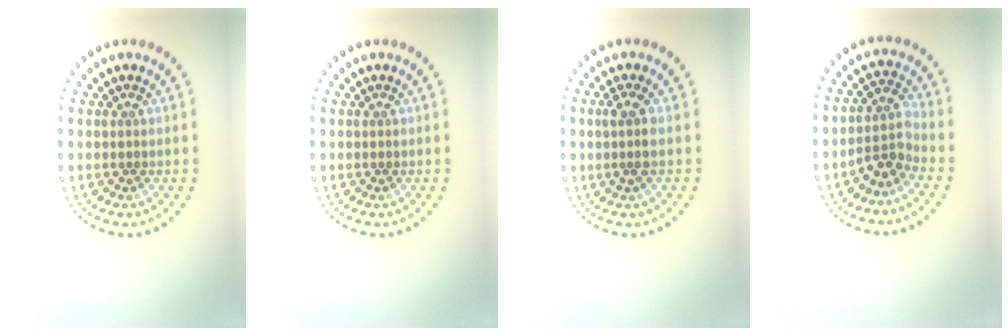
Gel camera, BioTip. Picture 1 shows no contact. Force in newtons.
{"total": 0.0}
{"total": 1.7, "press": 1.3, "slide": 1.2}
{"total": 3.0, "press": 2.1, "slide": 2.1}